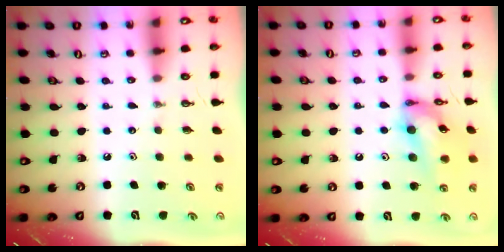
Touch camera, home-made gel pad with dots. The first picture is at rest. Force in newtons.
{"total": 14.1, "press": 14.0, "slide": 1.3}